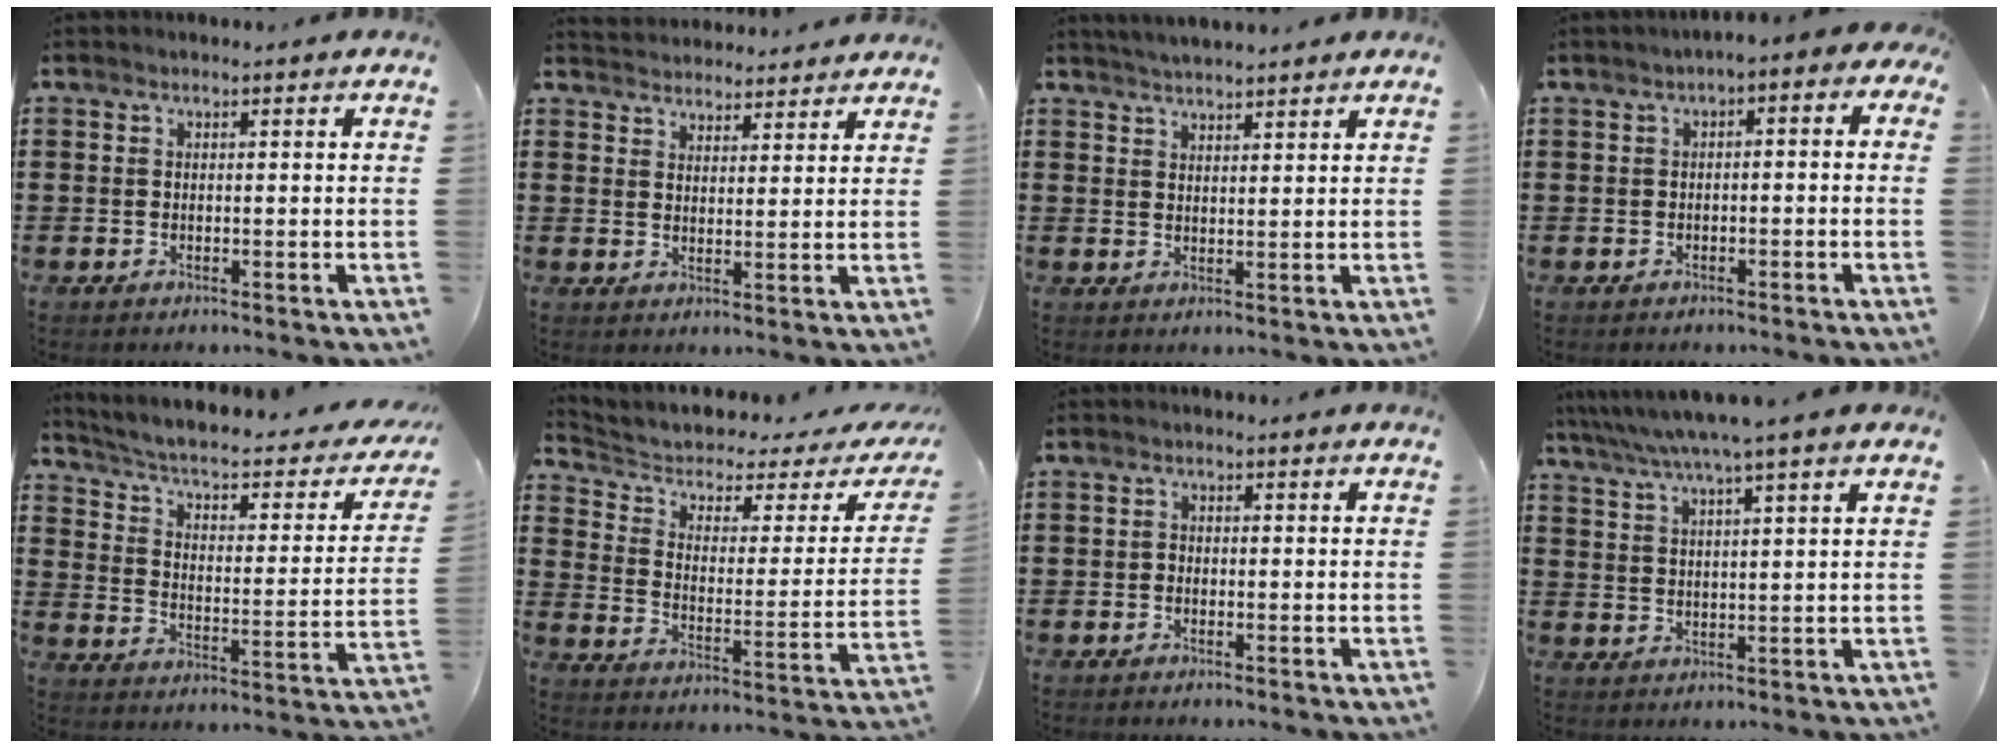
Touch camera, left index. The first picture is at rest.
{"total": 3.2, "force": [3.1, 0.3, -0.5], "torque": [-0.003, -0.013, 0.058]}
{"total": 2.7, "force": [2.7, -0.2, 0.2], "torque": [-0.010, -0.006, 0.050]}
{"total": 2.3, "force": [-1.9, 0.7, 1.0], "torque": [-0.022, 0.005, -0.043]}
{"total": 4.4, "force": [2.9, 0.9, 3.2], "torque": [-0.076, -0.027, 0.040]}
{"total": 3.1, "force": [1.6, 1.8, 2.0], "torque": [-0.056, -0.014, 0.017]}
{"total": 0.7, "force": [-0.5, 0.5, 0.2], "torque": [-0.007, 0.000, -0.009]}
{"total": 5.6, "force": [4.6, -0.7, 3.1], "torque": [-0.076, -0.020, 0.078]}